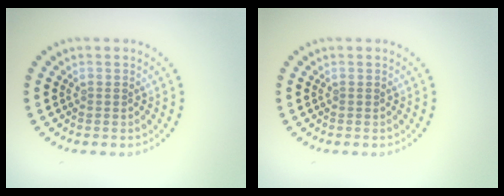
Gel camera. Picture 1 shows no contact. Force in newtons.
{"total": 0.0}